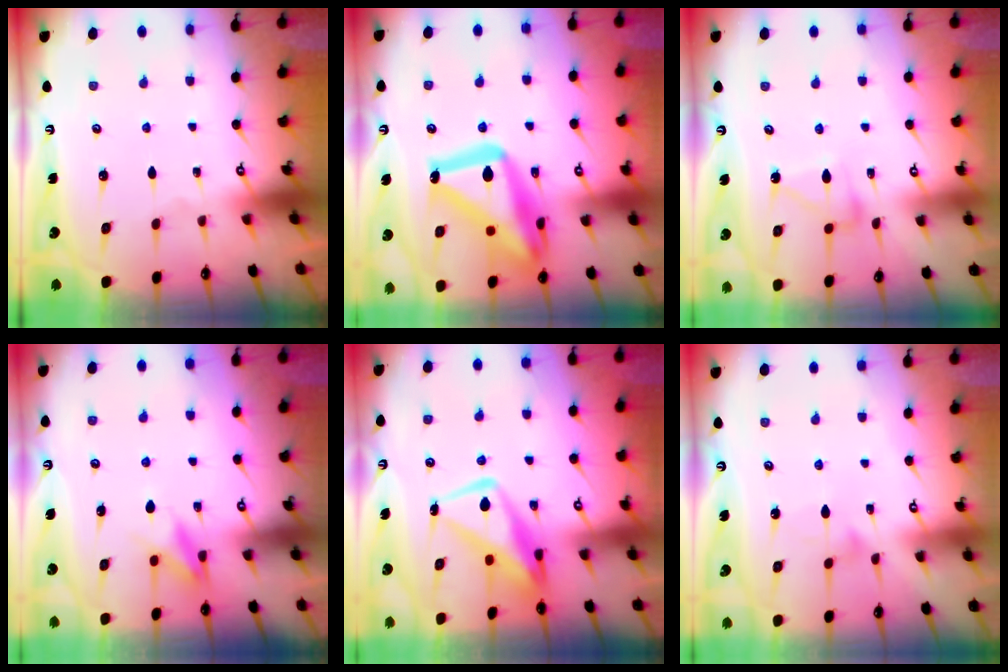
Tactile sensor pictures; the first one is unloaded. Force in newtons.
{"total": 23.4, "press": 23.3, "slide": 2.2}
{"total": 10.4, "press": 10.4, "slide": 0.5}
{"total": 8.5, "press": 8.4, "slide": 1.3}
{"total": 11.1, "press": 11.1, "slide": 1.0}
{"total": 4.5, "press": 4.5, "slide": 0.3}